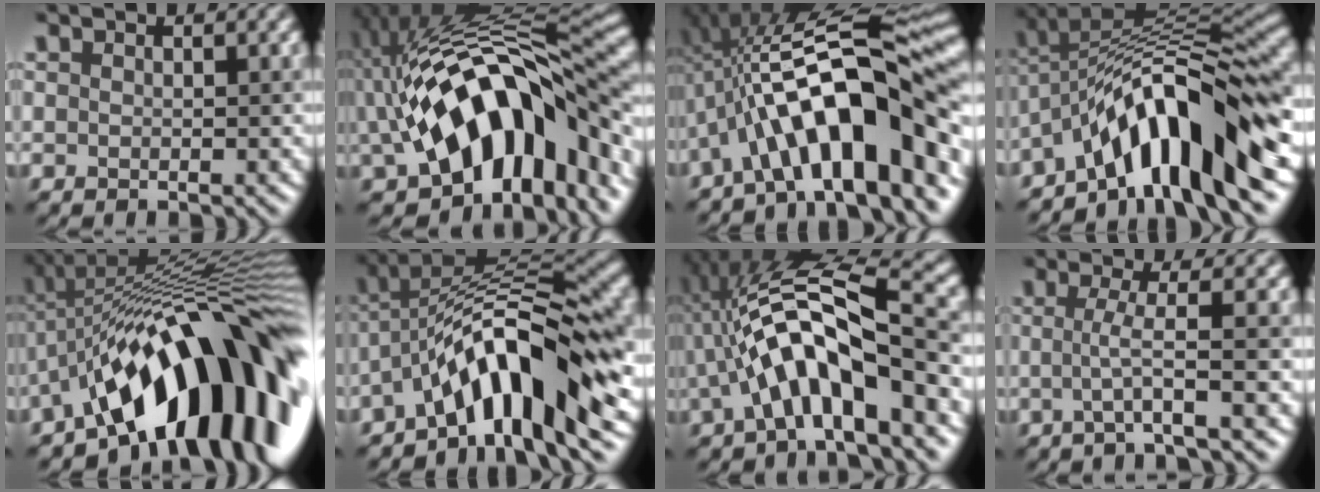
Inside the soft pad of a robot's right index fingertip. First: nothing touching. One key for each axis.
{"total": 14.4, "fx": -1.6, "fy": 8.2, "fz": 11.8, "tx": -0.151, "ty": 0.016, "tz": -0.040}
{"total": 14.4, "fx": -3.7, "fy": 4.6, "fz": 13.1, "tx": -0.177, "ty": 0.030, "tz": -0.065}
{"total": 11.3, "fx": -5.4, "fy": 2.9, "fz": 9.5, "tx": -0.132, "ty": 0.019, "tz": -0.095}
{"total": 16.0, "fx": -4.2, "fy": 7.4, "fz": 13.5, "tx": -0.162, "ty": 0.034, "tz": -0.090}
{"total": 10.9, "fx": -4.0, "fy": 3.6, "fz": 9.5, "tx": -0.137, "ty": 0.016, "tz": -0.078}
{"total": 10.0, "fx": -1.7, "fy": 3.1, "fz": 9.3, "tx": -0.159, "ty": 0.022, "tz": -0.032}
{"total": 3.1, "fx": -0.4, "fy": 0.2, "fz": 3.0, "tx": -0.053, "ty": -0.007, "tz": -0.019}